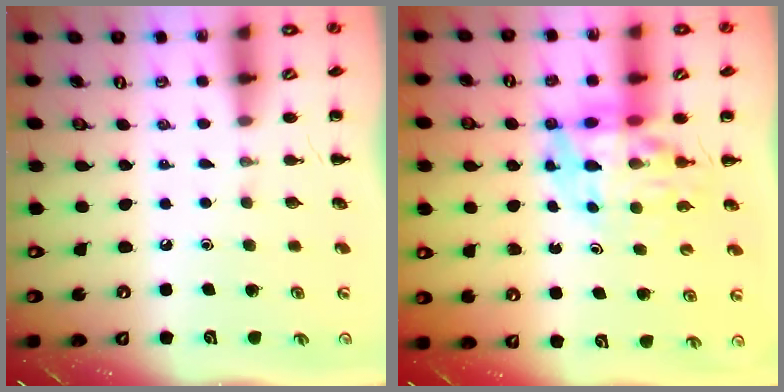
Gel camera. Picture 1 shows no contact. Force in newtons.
{"total": 10.4, "press": 9.9, "slide": 3.2}